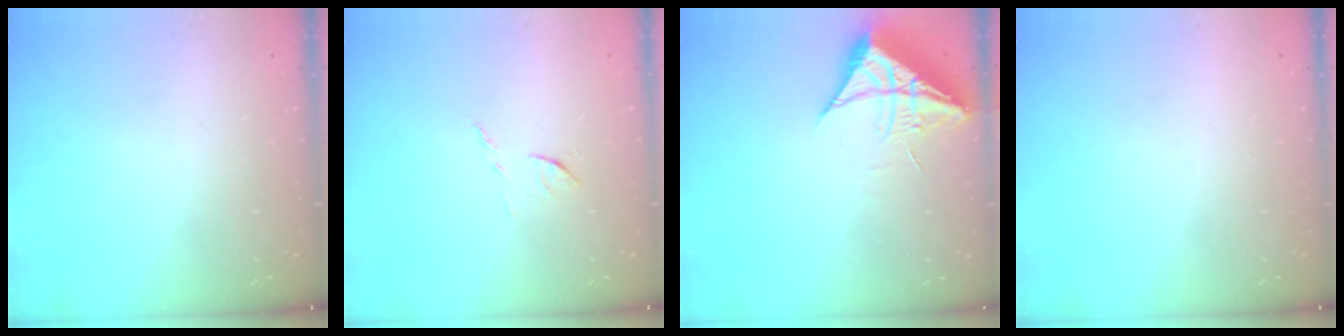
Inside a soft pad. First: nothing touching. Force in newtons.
{"total": 6.7, "press": 6.7, "slide": 0.3}
{"total": 10.0, "press": 9.9, "slide": 1.0}
{"total": 1.5, "press": 1.5, "slide": 0.1}